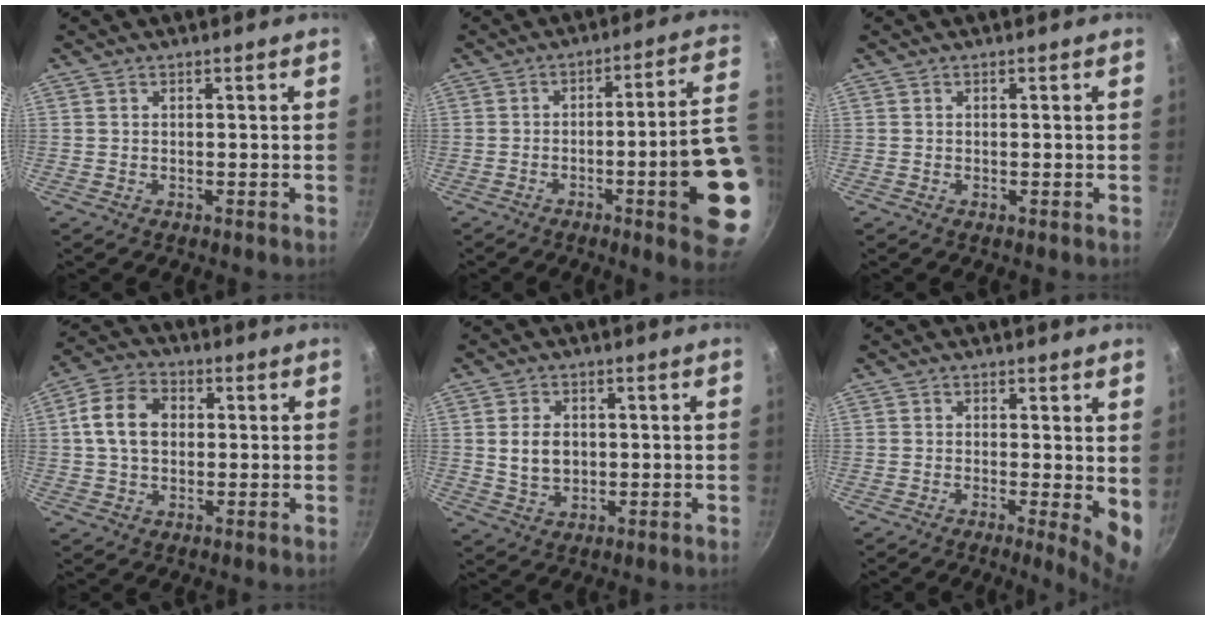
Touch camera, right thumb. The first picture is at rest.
{"total": 17.8, "force": [-4.3, 3.1, 17.0], "torque": [-0.202, 0.020, -0.056]}
{"total": 0.0}
{"total": 9.7, "force": [1.3, 7.1, 6.4], "torque": [-0.104, 0.017, 0.012]}
{"total": 5.9, "force": [0.5, 4.3, 4.0], "torque": [-0.059, -0.005, 0.013]}
{"total": 6.2, "force": [0.2, 1.8, 5.9], "torque": [-0.075, -0.016, 0.001]}